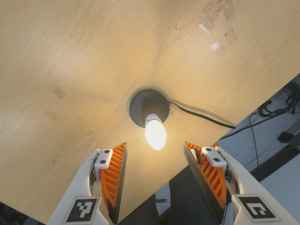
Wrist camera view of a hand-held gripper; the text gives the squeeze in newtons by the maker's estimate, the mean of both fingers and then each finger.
{"total": 0.0}